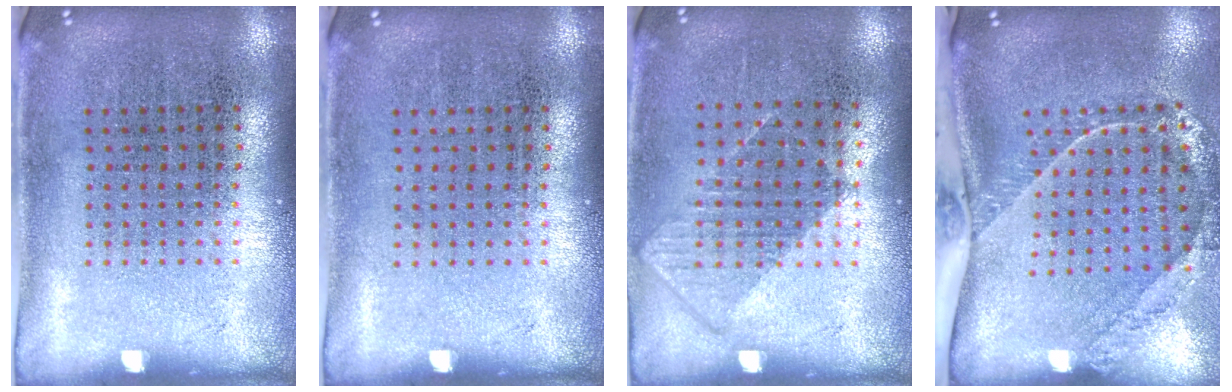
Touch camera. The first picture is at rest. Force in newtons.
{"total": 0.0}
{"total": 0.8, "press": 0.7, "slide": 0.3}
{"total": 2.4, "press": 1.7, "slide": 1.8}